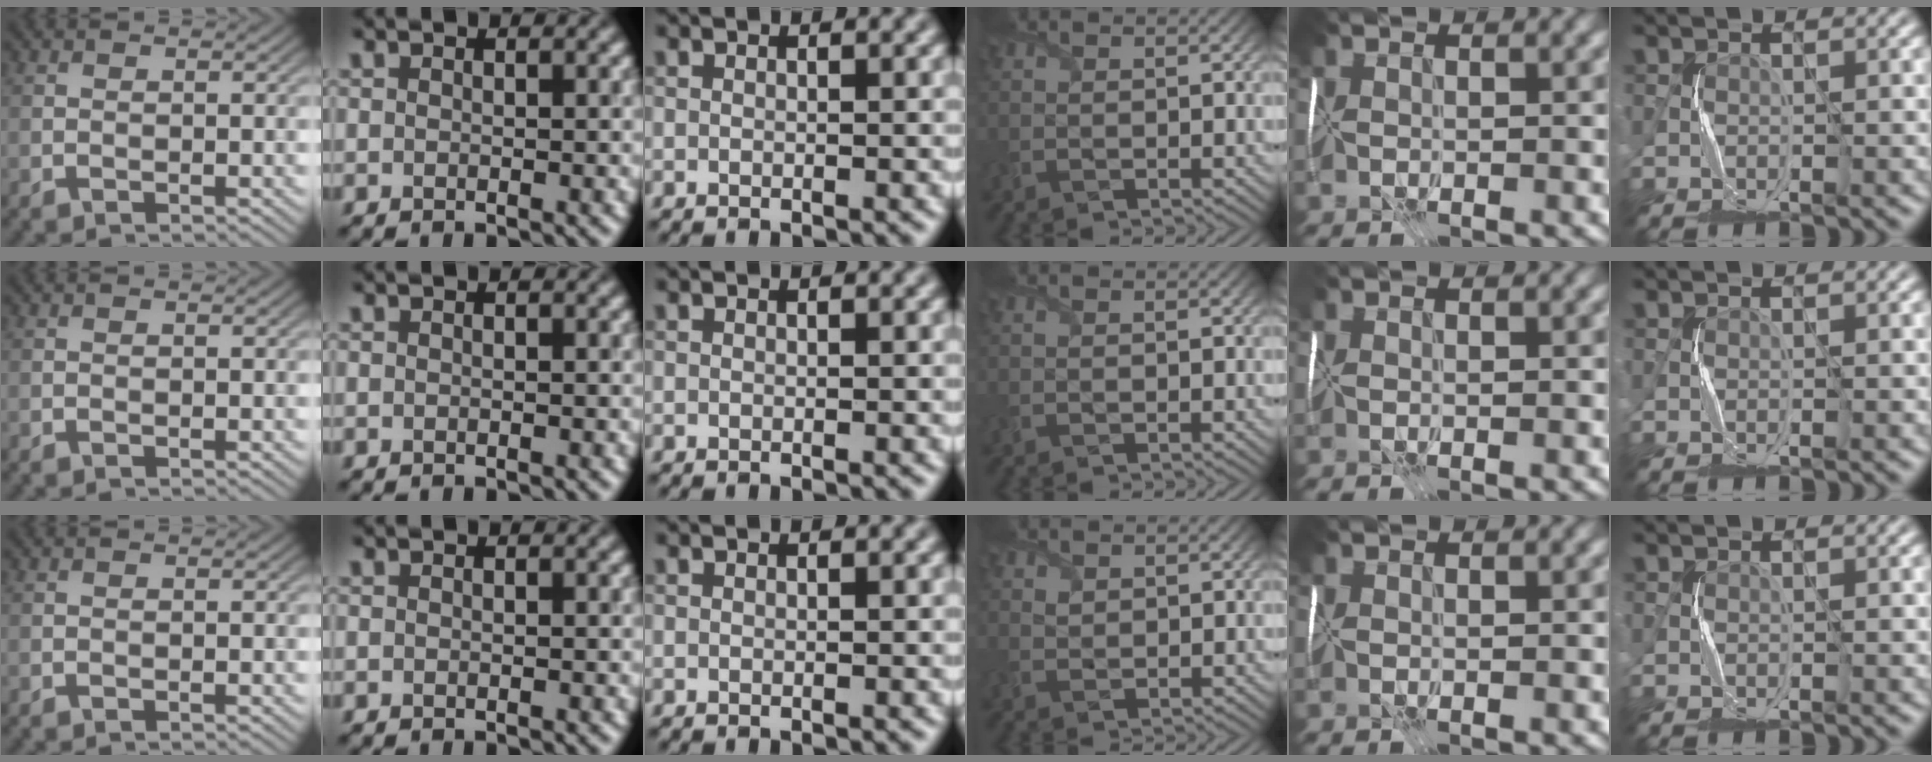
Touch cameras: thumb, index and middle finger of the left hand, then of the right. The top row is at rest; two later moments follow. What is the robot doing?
{"motion": "fold", "object": "tissue"}